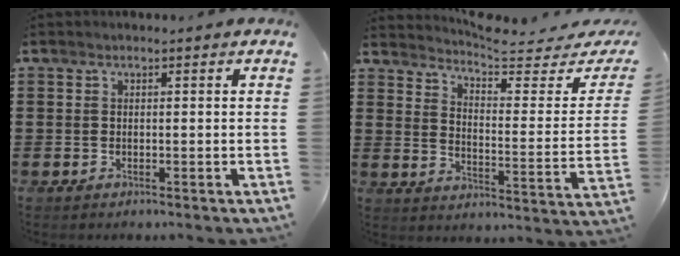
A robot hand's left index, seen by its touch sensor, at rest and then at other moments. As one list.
[{"total": 5.1, "force": [4.8, 0.4, 1.8], "torque": [-0.047, -0.043, 0.075]}]